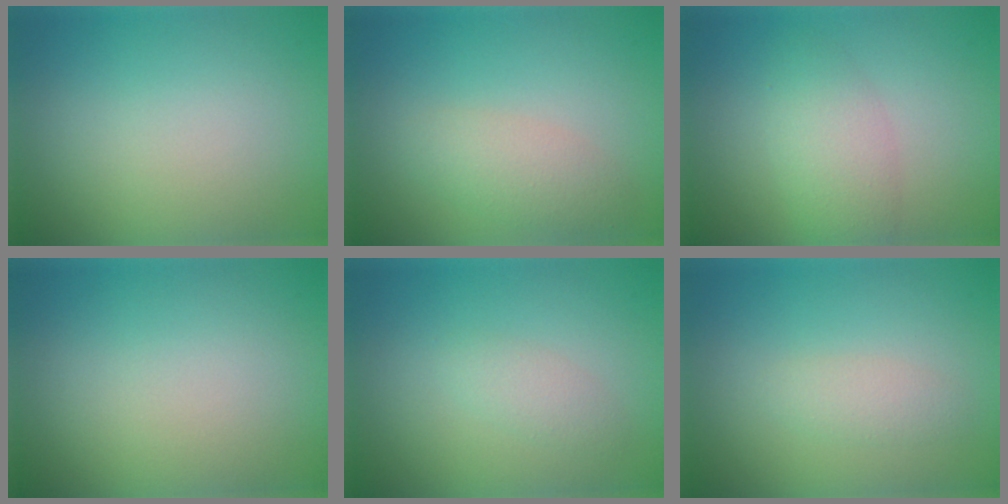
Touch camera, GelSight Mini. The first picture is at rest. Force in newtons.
{"total": 2.5, "press": 2.5, "slide": 0.1}
{"total": 3.2, "press": 3.2, "slide": 0.3}
{"total": 0.0}
{"total": 1.4, "press": 1.4, "slide": 0.1}
{"total": 1.4, "press": 1.4, "slide": 0.1}